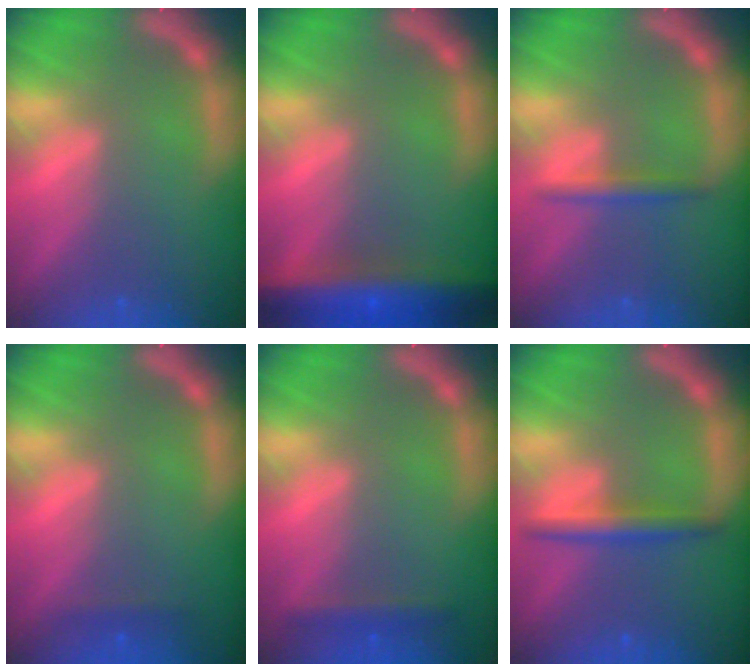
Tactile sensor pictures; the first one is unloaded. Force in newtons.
{"total": 10.0}
{"total": 1.9}
{"total": 0.9}
{"total": 1.9}
{"total": 3.0}